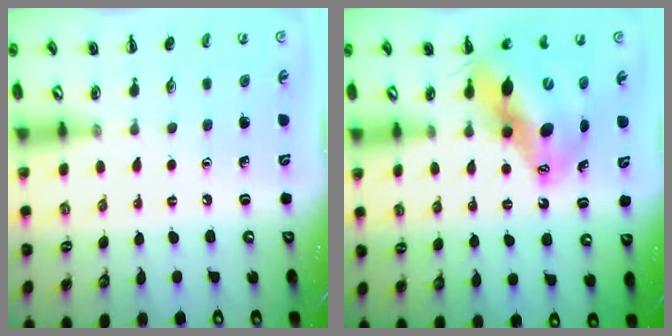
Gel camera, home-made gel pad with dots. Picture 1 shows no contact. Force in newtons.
{"total": 14.7, "press": 14.1, "slide": 3.9}